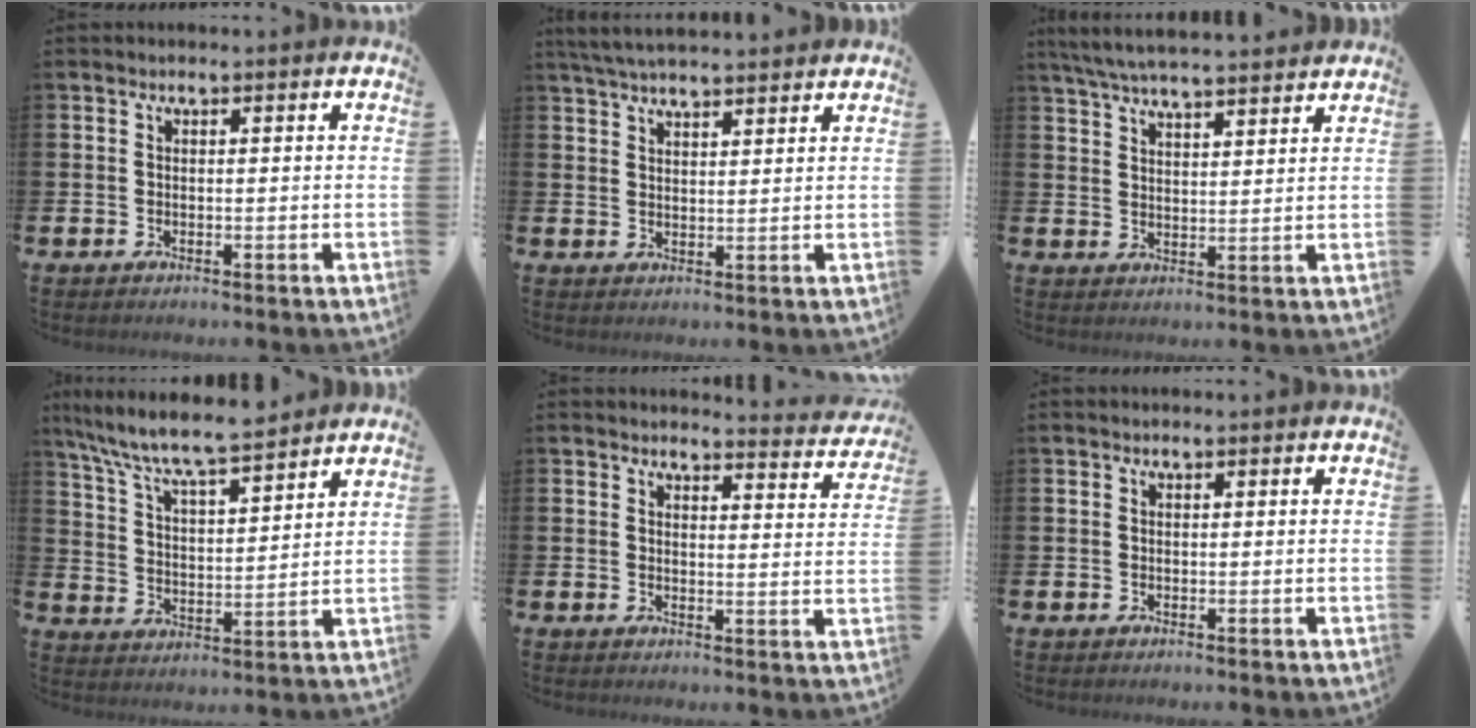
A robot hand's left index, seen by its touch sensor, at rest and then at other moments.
{"total": 4.4, "force": [4.3, 0.4, 1.1], "torque": [-0.038, -0.011, 0.080]}
{"total": 5.7, "force": [5.6, 0.1, 1.4], "torque": [-0.049, -0.027, 0.101]}
{"total": 8.3, "force": [7.8, 0.5, 2.7], "torque": [-0.082, -0.058, 0.135]}
{"total": 3.2, "force": [3.2, 0.2, 0.2], "torque": [0.007, -0.031, 0.052]}
{"total": 0.0}